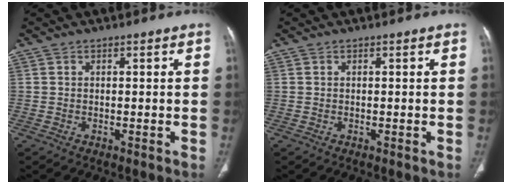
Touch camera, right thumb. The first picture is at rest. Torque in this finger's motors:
{"motor_torque": [0.04, 0.15, 0.00, 0.13, 0.04]}